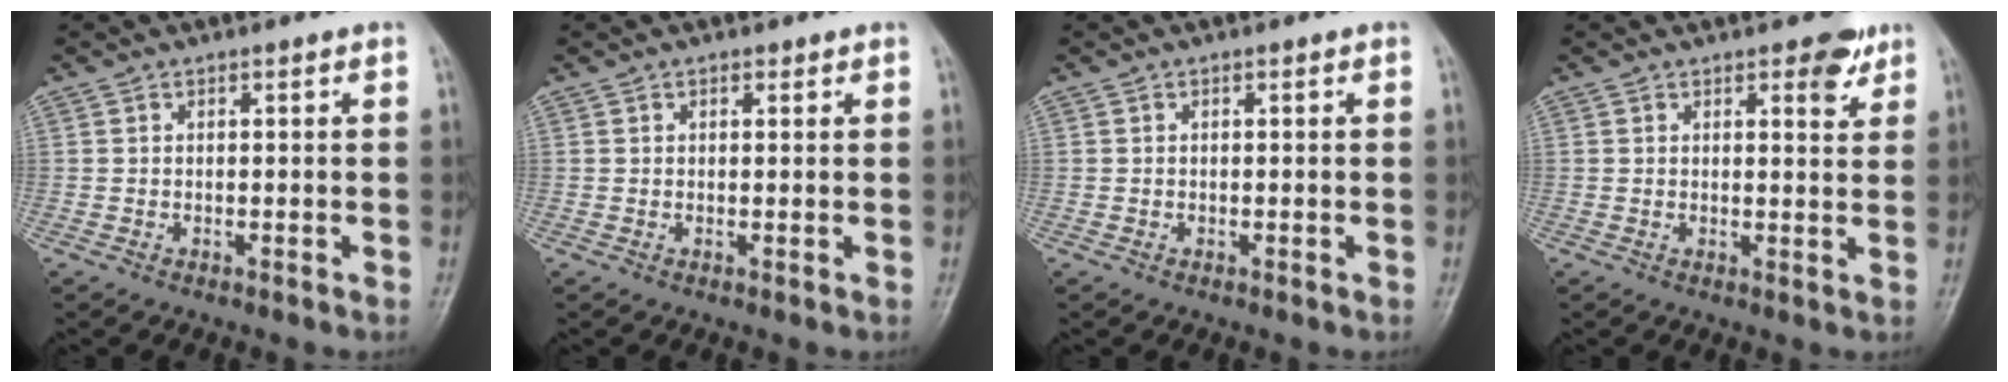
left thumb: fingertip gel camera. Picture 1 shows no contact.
{"total": 0.8, "force": [0.5, 0.5, 0.4], "torque": [-0.003, -0.002, 0.005]}
{"total": 0.0}
{"total": 3.6, "force": [2.3, 1.6, 2.2], "torque": [-0.015, -0.013, 0.028]}